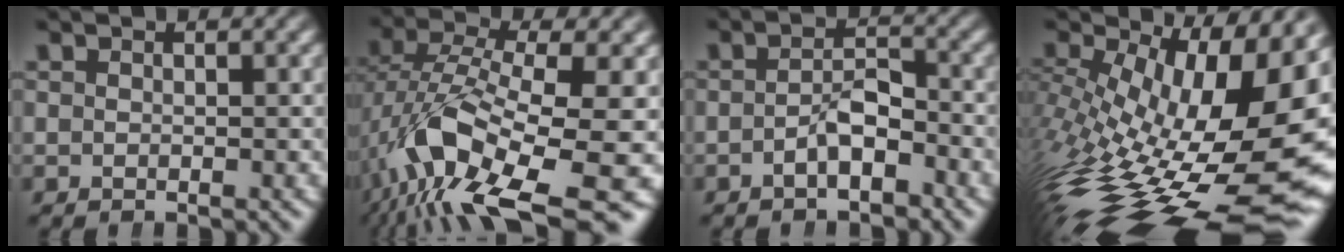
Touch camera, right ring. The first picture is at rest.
{"total": 10.9, "force": [-3.4, 5.2, 8.9], "torque": [-0.198, -0.048, -0.027]}
{"total": 3.0, "force": [-1.9, 1.4, 1.9], "torque": [-0.025, -0.007, -0.030]}
{"total": 16.7, "force": [-2.8, 8.1, 14.3], "torque": [-0.233, -0.062, 0.004]}